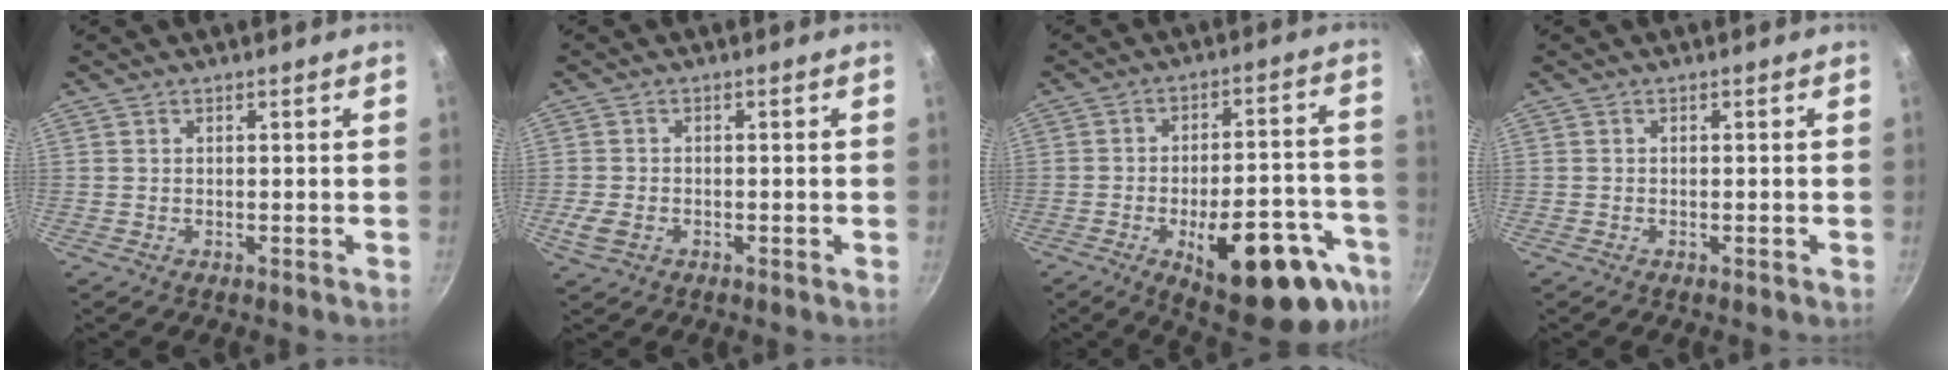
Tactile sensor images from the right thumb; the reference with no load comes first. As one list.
[{"total": 3.6, "force": [-1.3, 2.4, 2.3], "torque": [-0.053, 0.002, -0.026]}, {"total": 23.0, "force": [-10.9, 9.5, 17.9], "torque": [-0.177, 0.043, -0.138]}, {"total": 0.5, "force": [-0.3, 0.2, 0.4], "torque": [-0.006, 0.002, -0.006]}]